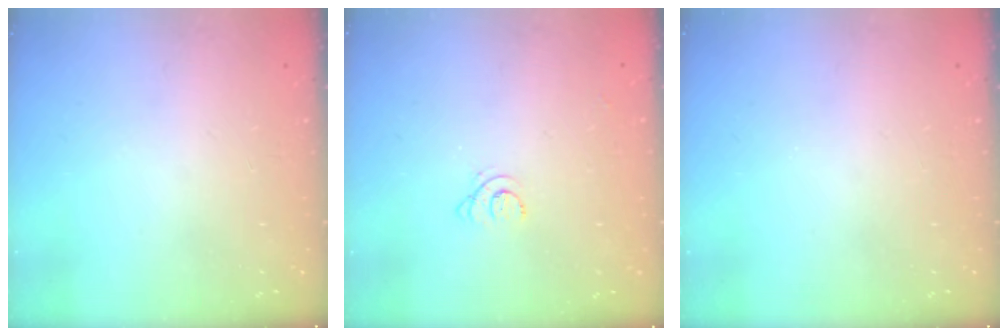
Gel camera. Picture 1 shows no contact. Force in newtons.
{"total": 4.1, "press": 4.1, "slide": 0.4}
{"total": 0.0}